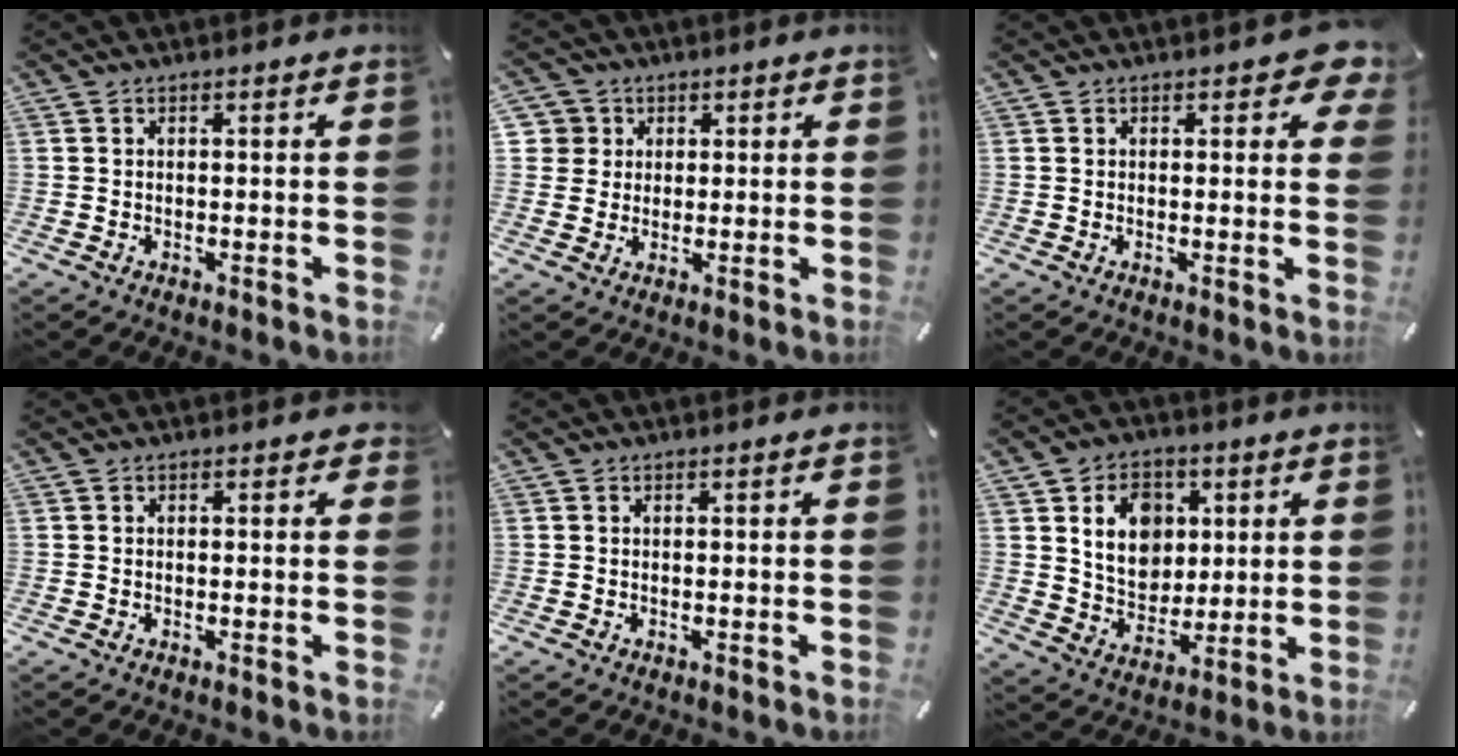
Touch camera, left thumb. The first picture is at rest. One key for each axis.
{"total": 5.7, "fx": 1.8, "fy": 5.4, "fz": 0.5, "tx": -0.004, "ty": 0.002, "tz": 0.032}
{"total": 4.6, "fx": 2.0, "fy": 2.3, "fz": 3.4, "tx": -0.032, "ty": -0.009, "tz": 0.031}
{"total": 0.7, "fx": 0.1, "fy": 0.5, "fz": 0.5, "tx": 0.004, "ty": -0.003, "tz": -0.002}
{"total": 0.0}
{"total": 11.7, "fx": 3.4, "fy": 9.7, "fz": 5.6, "tx": -0.089, "ty": -0.001, "tz": 0.068}